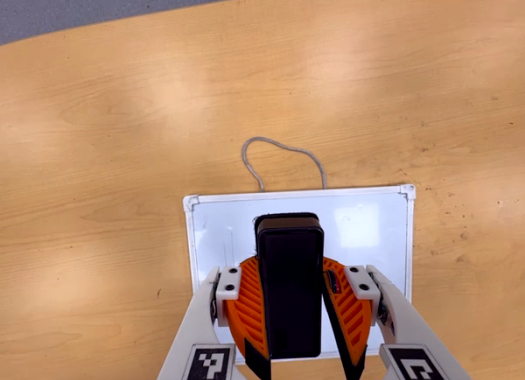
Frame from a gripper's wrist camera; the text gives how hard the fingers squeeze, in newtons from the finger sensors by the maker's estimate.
{"total": 10.0, "left": 10.1, "right": 10.0}